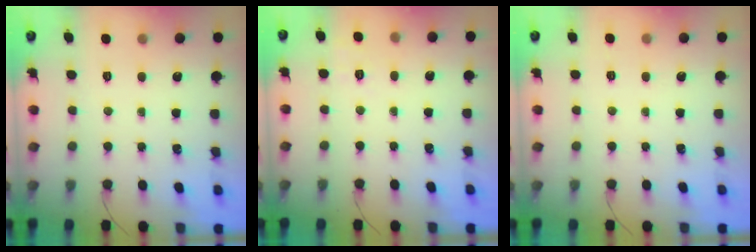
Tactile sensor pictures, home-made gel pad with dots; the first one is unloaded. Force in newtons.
{"total": 2.0, "press": 1.1, "slide": 1.7}
{"total": 2.6, "press": 2.3, "slide": 1.2}